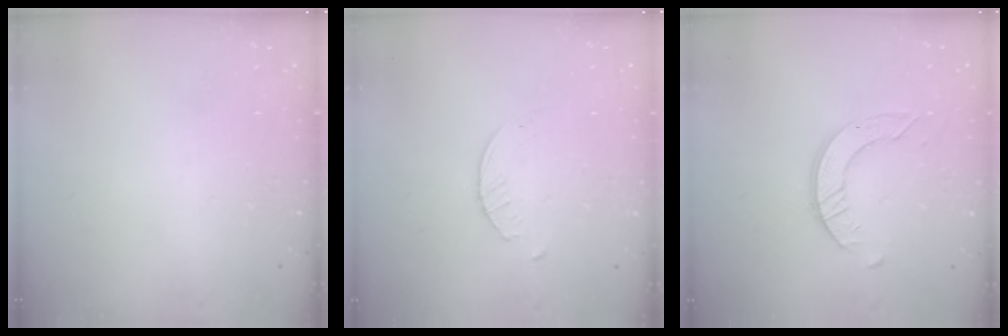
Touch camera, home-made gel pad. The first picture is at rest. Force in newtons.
{"total": 2.0, "press": 2.0, "slide": 0.3}
{"total": 6.5, "press": 6.5, "slide": 0.6}